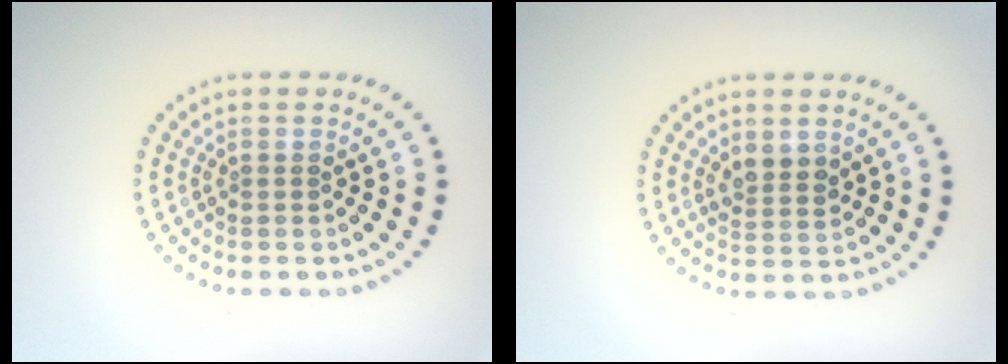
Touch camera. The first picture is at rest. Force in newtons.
{"total": 2.1, "press": 1.9, "slide": 1.0}